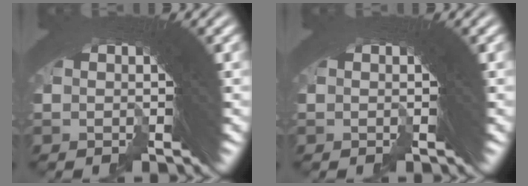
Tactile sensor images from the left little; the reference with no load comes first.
{"total": 0.0}